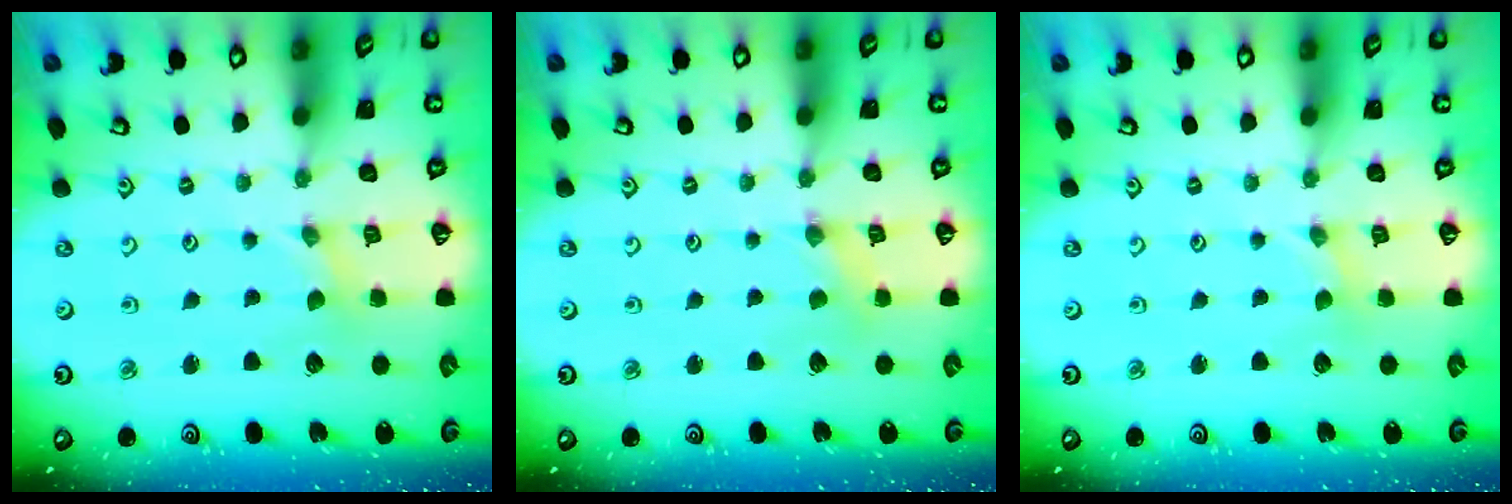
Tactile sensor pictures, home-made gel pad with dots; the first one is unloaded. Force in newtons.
{"total": 1.6, "press": 1.6, "slide": 0.3}
{"total": 0.0}